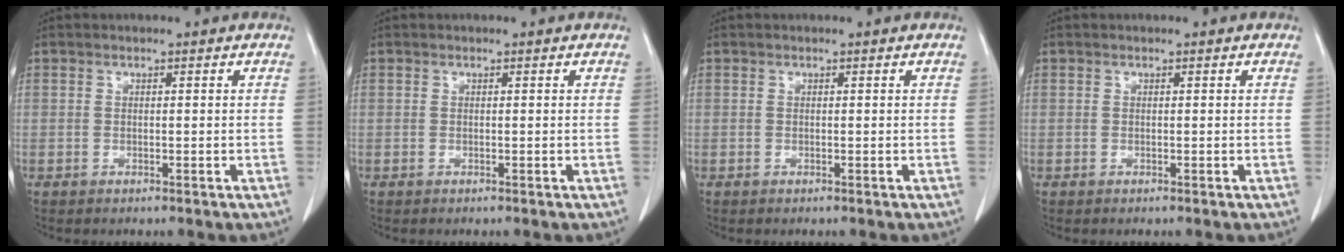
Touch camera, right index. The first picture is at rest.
{"total": 0.0}
{"total": 0.0}
{"total": 0.0}